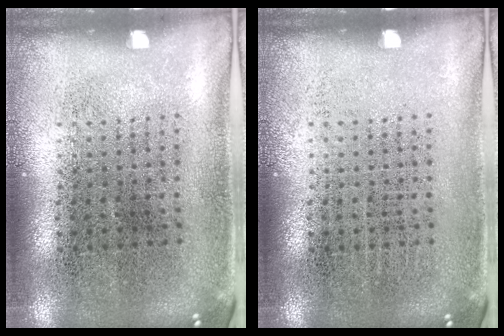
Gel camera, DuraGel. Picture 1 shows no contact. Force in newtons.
{"total": 0.0}